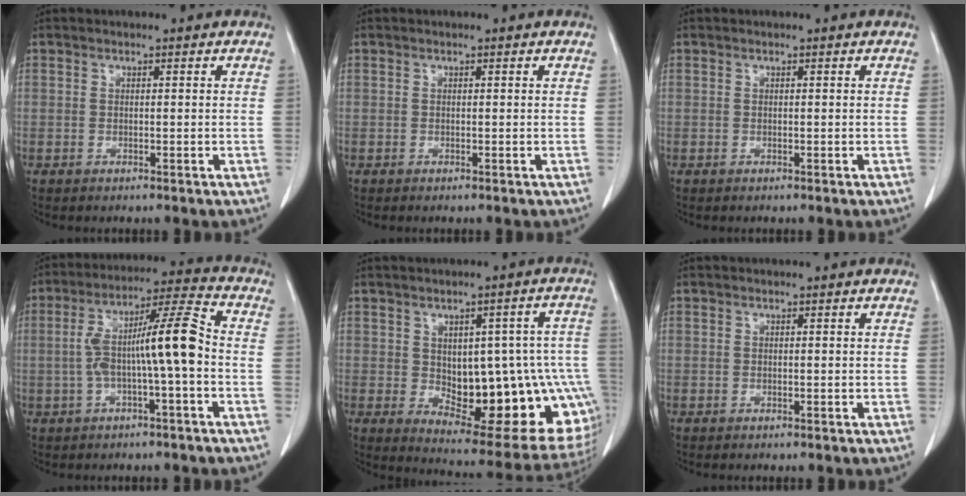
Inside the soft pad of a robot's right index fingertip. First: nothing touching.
{"total": 0.0}
{"total": 0.0}
{"total": 11.2, "force": [-1.2, 0.7, 11.1], "torque": [-0.200, 0.033, -0.025]}
{"total": 20.9, "force": [-2.7, 8.6, 18.9], "torque": [-0.175, 0.021, -0.004]}
{"total": 0.0}